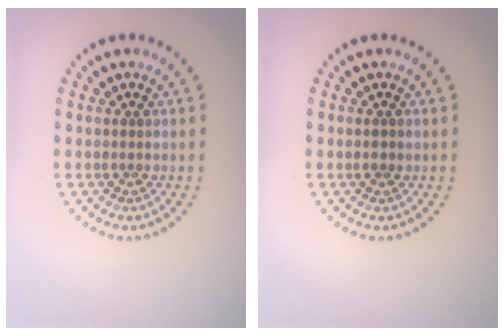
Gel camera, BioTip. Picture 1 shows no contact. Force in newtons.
{"total": 0.8, "press": 0.8, "slide": 0.3}